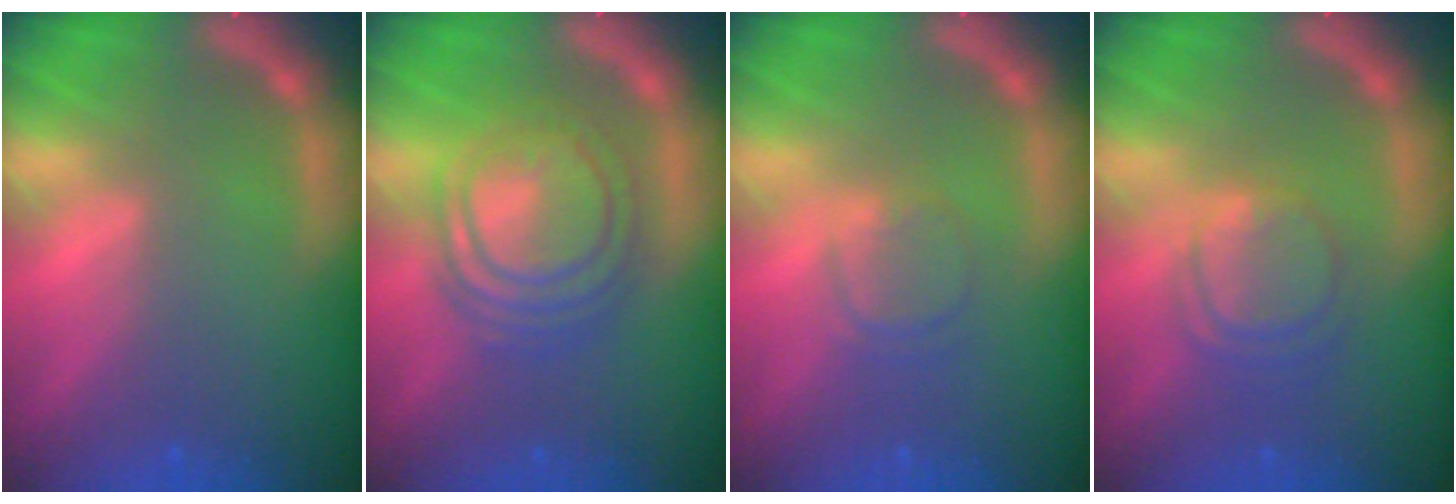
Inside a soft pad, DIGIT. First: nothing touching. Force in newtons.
{"total": 8.6}
{"total": 2.4}
{"total": 4.5}